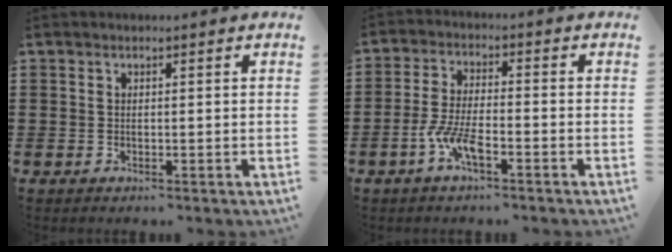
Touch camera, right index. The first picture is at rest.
{"total": 5.8, "force": [-3.1, 1.1, 4.8], "torque": [-0.120, -0.014, -0.064]}